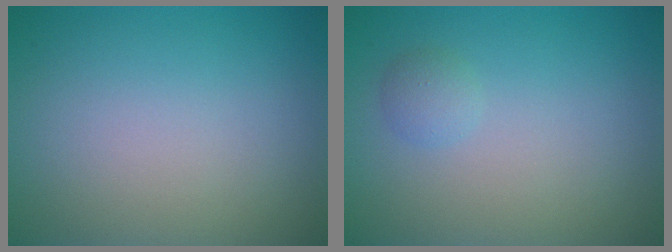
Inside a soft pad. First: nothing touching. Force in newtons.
{"total": 1.1, "press": 1.1, "slide": 0.1}